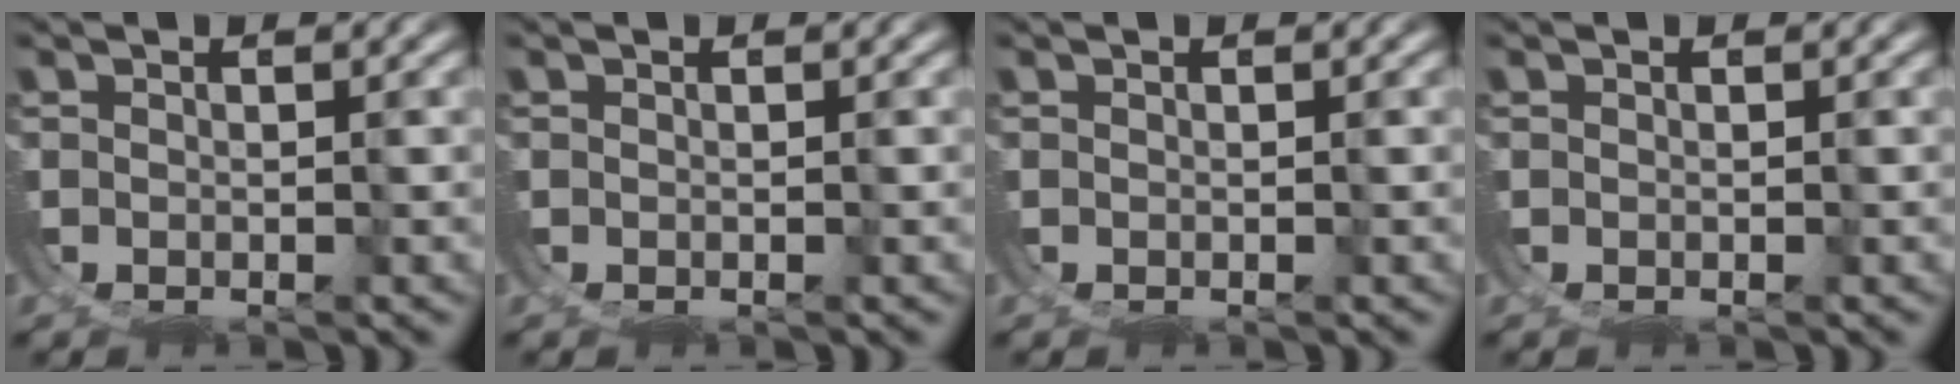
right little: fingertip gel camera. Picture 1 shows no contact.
{"total": 0.0}
{"total": 0.0}
{"total": 0.0}